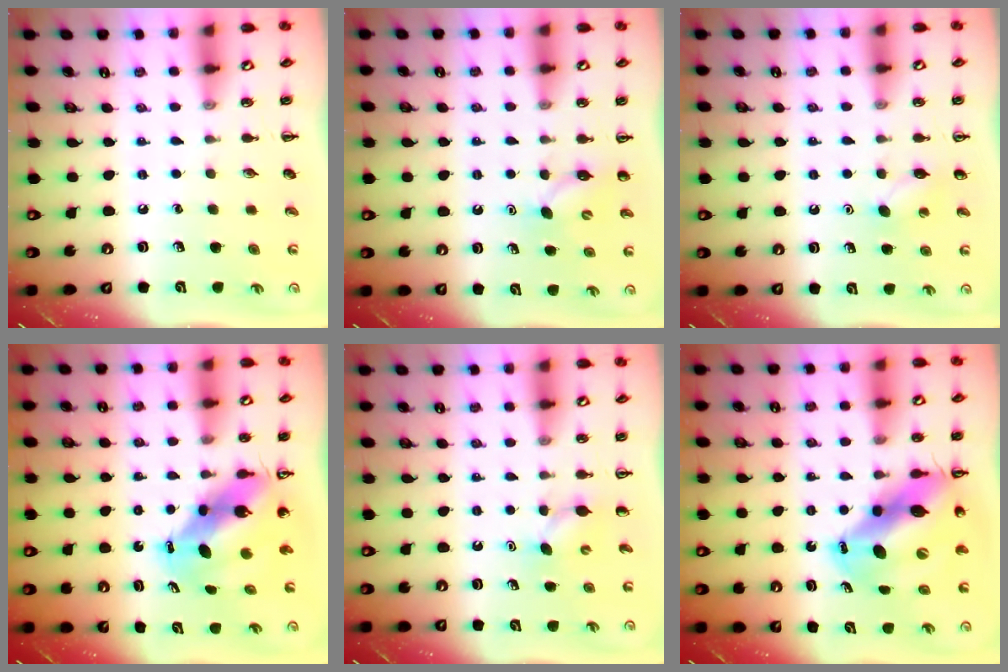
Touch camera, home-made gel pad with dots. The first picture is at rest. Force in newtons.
{"total": 4.1, "press": 3.9, "slide": 1.2}
{"total": 5.5, "press": 5.3, "slide": 1.4}
{"total": 8.8, "press": 8.5, "slide": 2.4}
{"total": 3.7, "press": 3.4, "slide": 1.3}
{"total": 12.9, "press": 12.3, "slide": 3.9}